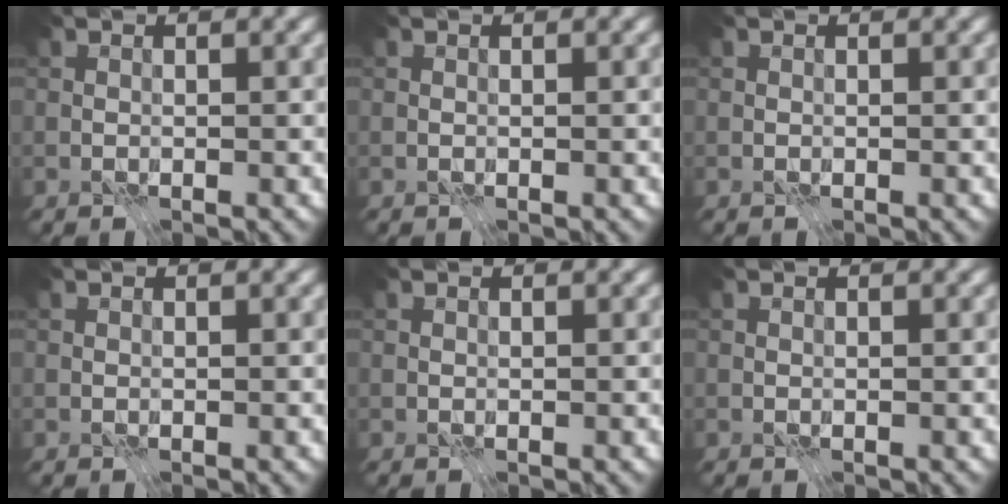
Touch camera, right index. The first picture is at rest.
{"total": 0.0}
{"total": 0.0}
{"total": 0.0}
{"total": 0.0}
{"total": 0.0}